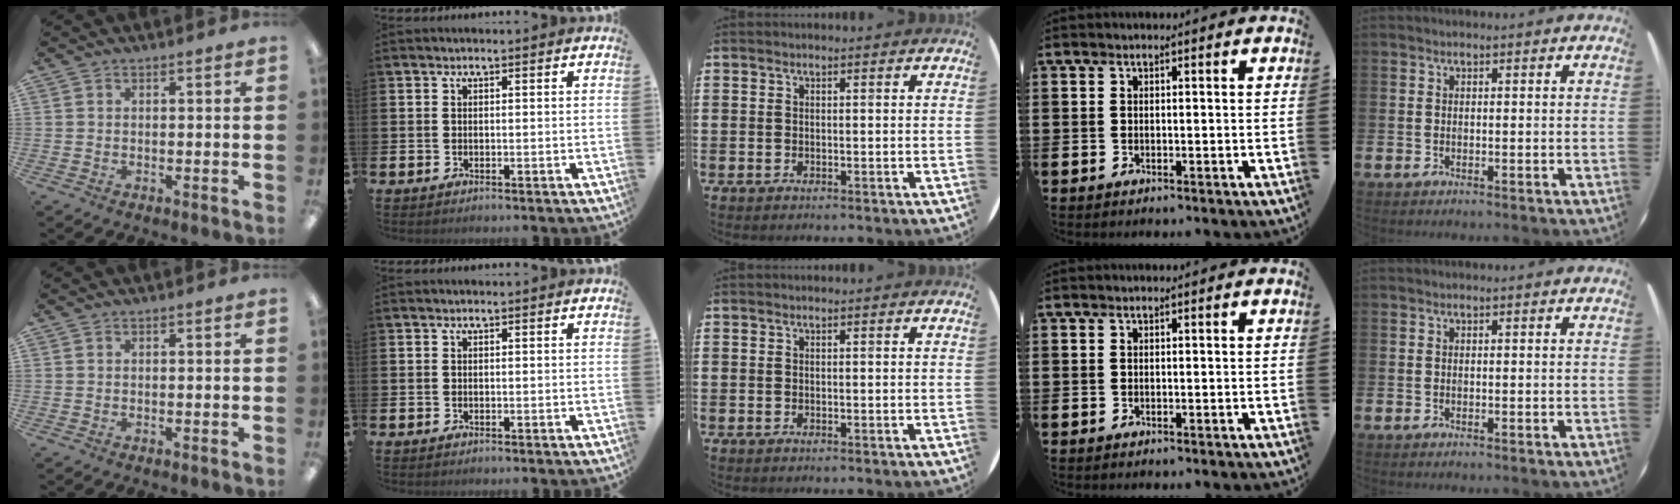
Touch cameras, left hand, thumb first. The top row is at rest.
{}